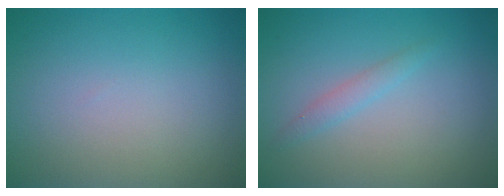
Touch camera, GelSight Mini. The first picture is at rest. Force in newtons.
{"total": 1.2, "press": 1.2, "slide": 0.1}